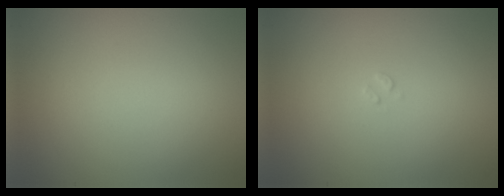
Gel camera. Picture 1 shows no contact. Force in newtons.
{"total": 0.6, "press": 0.6, "slide": 0.2}